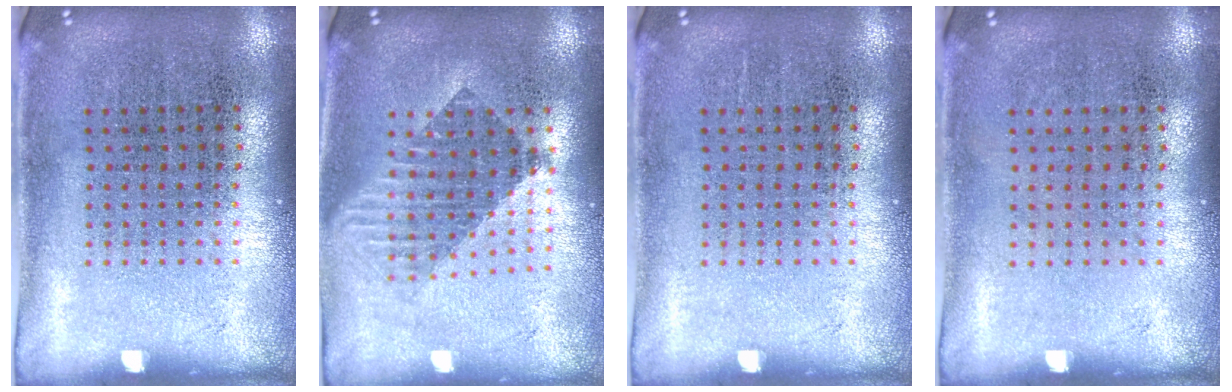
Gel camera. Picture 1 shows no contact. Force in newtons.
{"total": 1.6, "press": 1.4, "slide": 0.9}
{"total": 0.0}
{"total": 0.0}